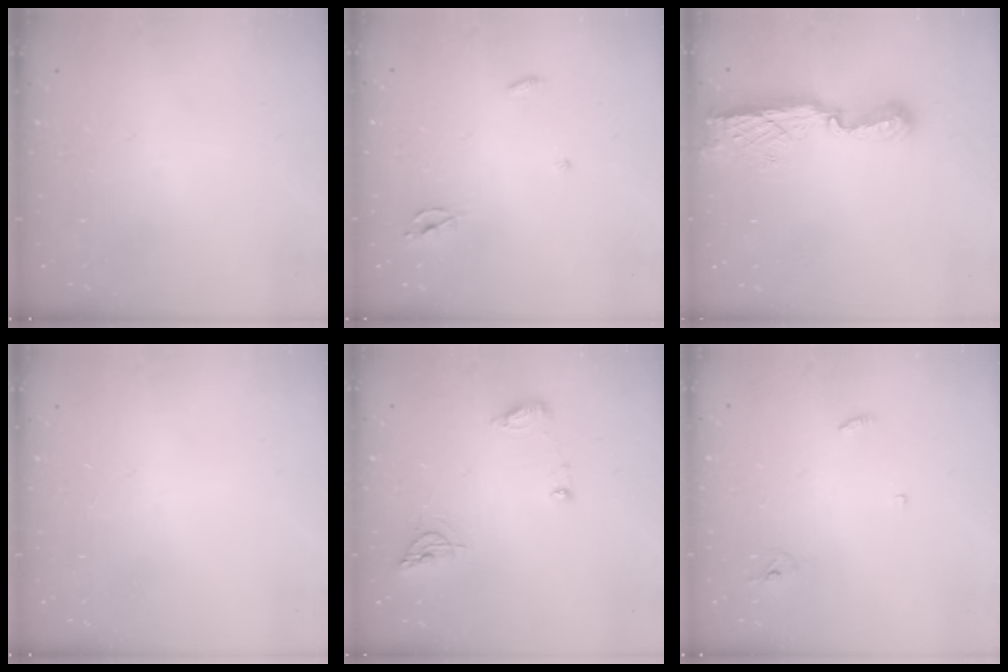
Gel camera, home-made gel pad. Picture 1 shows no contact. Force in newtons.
{"total": 2.3, "press": 2.3, "slide": 0.1}
{"total": 7.9, "press": 7.9, "slide": 0.3}
{"total": 0.0}
{"total": 8.0, "press": 8.0, "slide": 0.9}
{"total": 2.9, "press": 2.9, "slide": 0.2}